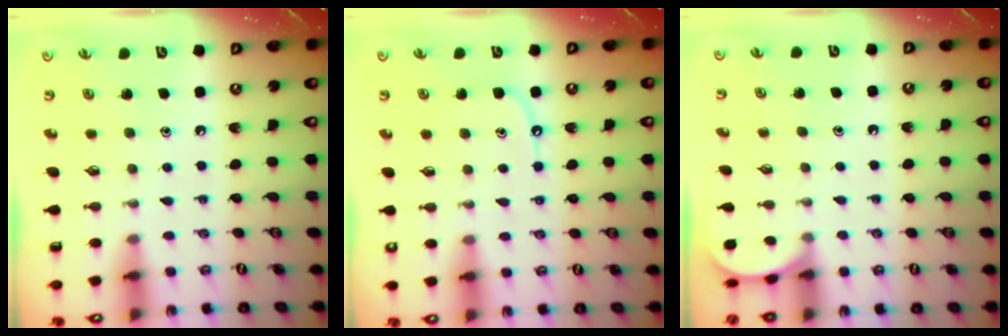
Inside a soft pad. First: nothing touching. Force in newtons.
{"total": 6.0, "press": 5.9, "slide": 0.6}
{"total": 0.7, "press": 0.7, "slide": 0.1}